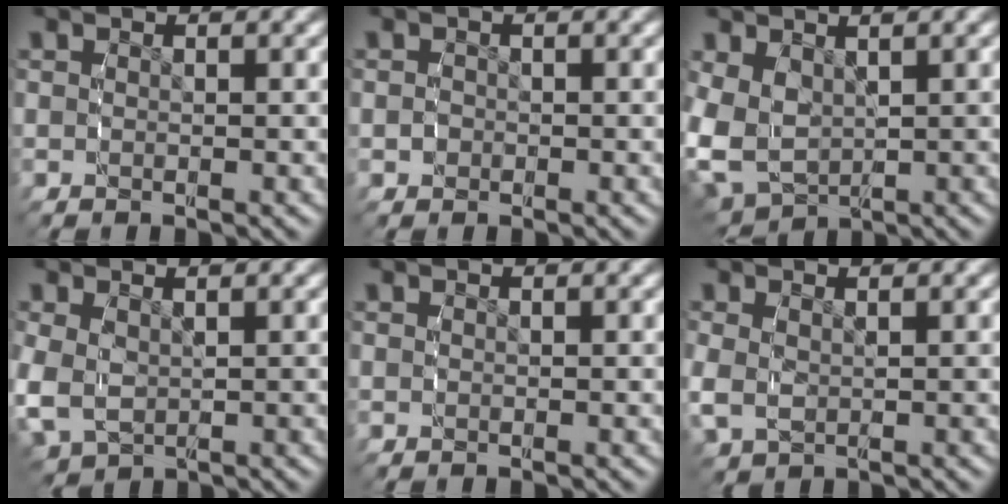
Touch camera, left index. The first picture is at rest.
{"total": 1.1, "force": [-0.4, 1.0, 0.2], "torque": [-0.014, -0.007, -0.006]}
{"total": 7.4, "force": [-0.4, 6.4, 3.6], "torque": [-0.129, -0.043, 0.008]}
{"total": 4.0, "force": [-0.3, 3.3, 2.2], "torque": [-0.078, -0.022, 0.010]}
{"total": 0.0}
{"total": 2.4, "force": [-0.2, 1.9, 1.5], "torque": [-0.051, -0.014, 0.009]}